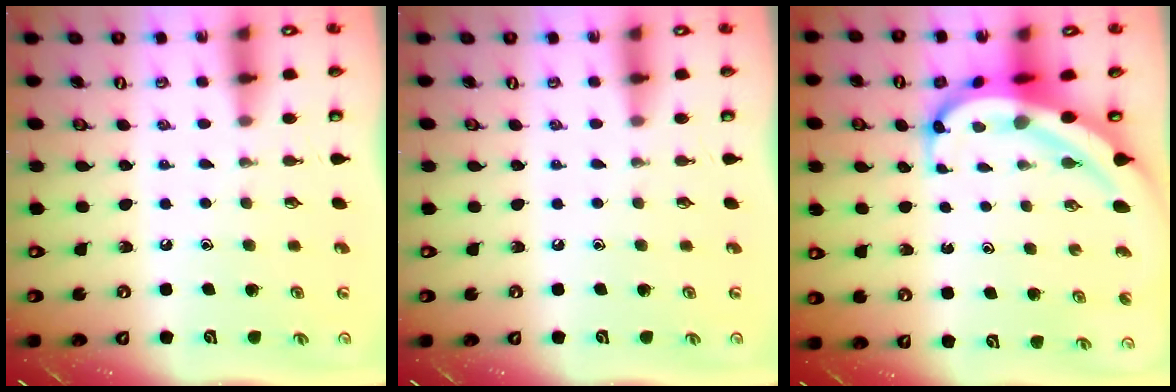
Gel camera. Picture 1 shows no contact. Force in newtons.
{"total": 0.0}
{"total": 8.9, "press": 8.9, "slide": 1.0}